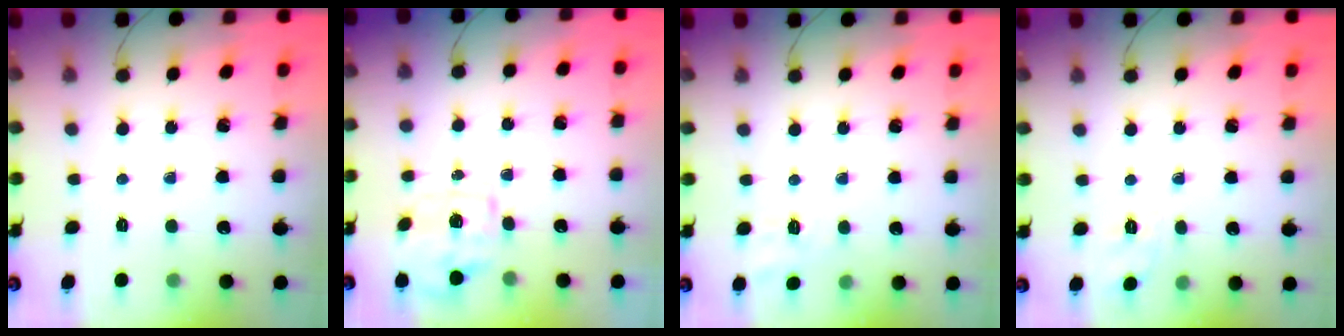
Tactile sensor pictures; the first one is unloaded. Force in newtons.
{"total": 1.9, "press": 1.8, "slide": 0.6}
{"total": 7.4, "press": 7.1, "slide": 2.2}
{"total": 1.8, "press": 0.3, "slide": 1.8}